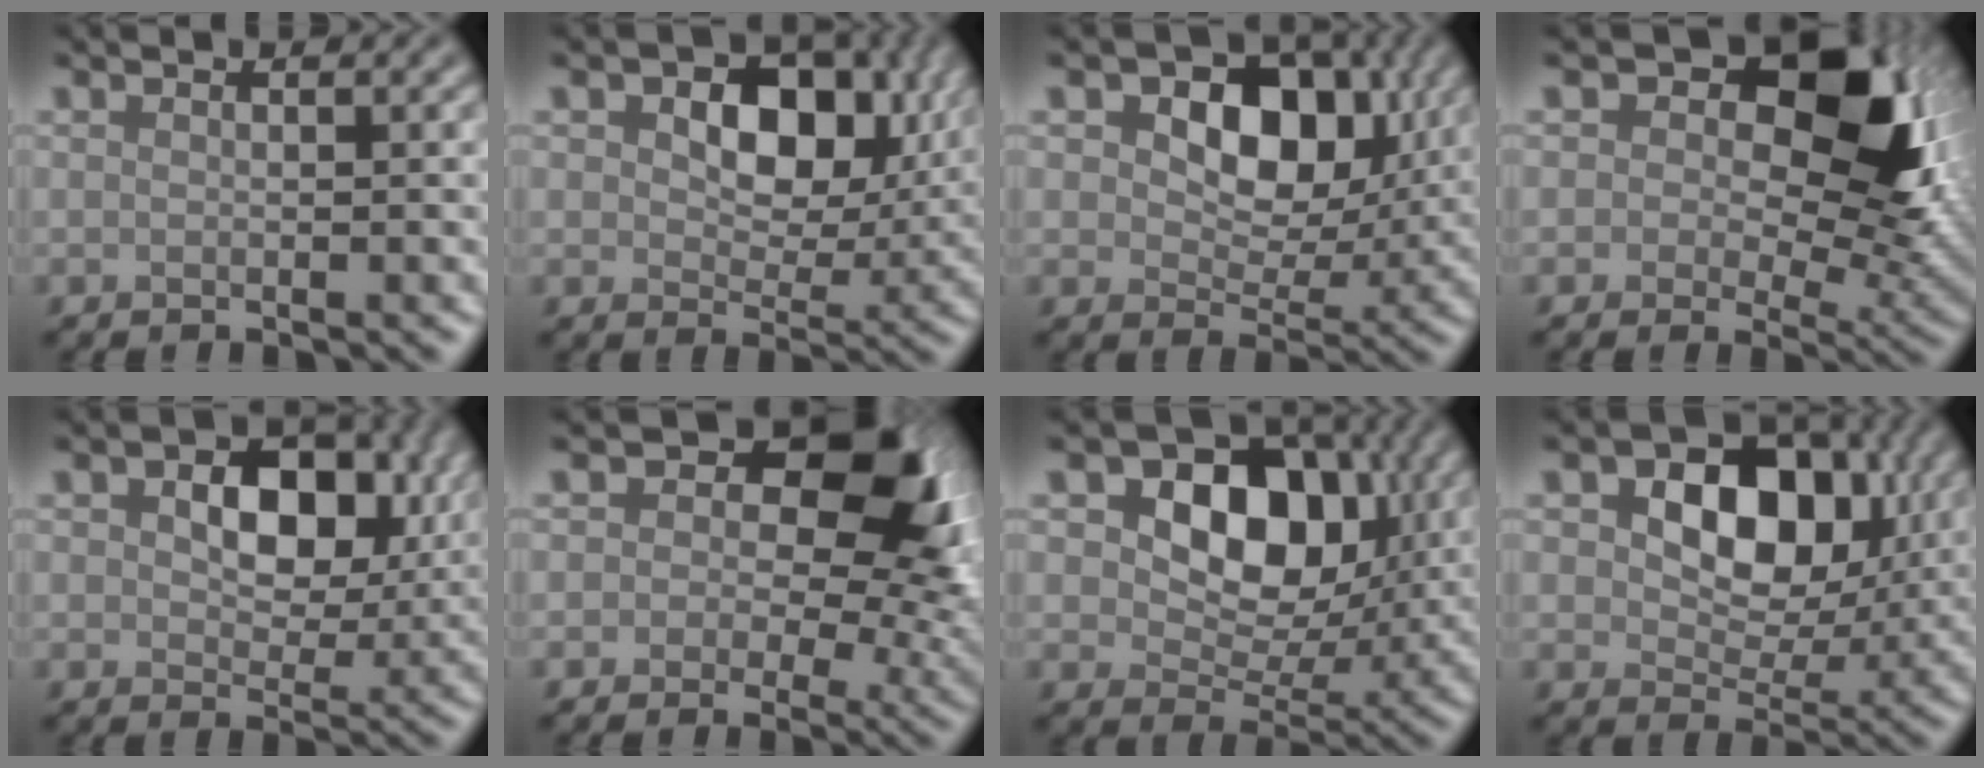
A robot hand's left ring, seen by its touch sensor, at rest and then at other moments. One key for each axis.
{"total": 7.2, "fx": 1.9, "fy": 4.7, "fz": 5.1, "tx": -0.088, "ty": -0.005, "tz": 0.038}
{"total": 7.0, "fx": 2.0, "fy": 4.8, "fz": 4.8, "tx": -0.083, "ty": -0.005, "tz": 0.036}
{"total": 10.6, "fx": 3.0, "fy": 6.6, "fz": 7.7, "tx": -0.104, "ty": -0.006, "tz": 0.053}
{"total": 6.5, "fx": 1.5, "fy": 4.2, "fz": 4.7, "tx": -0.082, "ty": -0.003, "tz": 0.032}
{"total": 9.4, "fx": 2.6, "fy": 6.0, "fz": 6.8, "tx": -0.082, "ty": 0.000, "tz": 0.045}
{"total": 8.9, "fx": 2.5, "fy": 6.2, "fz": 5.9, "tx": -0.098, "ty": 0.000, "tz": 0.041}
{"total": 8.2, "fx": 1.8, "fy": 5.6, "fz": 5.8, "tx": -0.103, "ty": 0.001, "tz": 0.035}